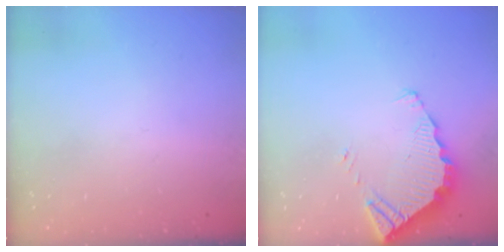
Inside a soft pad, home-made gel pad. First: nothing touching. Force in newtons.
{"total": 4.0, "press": 3.9, "slide": 0.3}